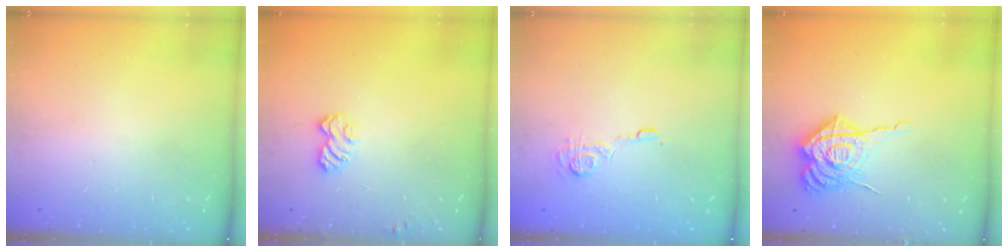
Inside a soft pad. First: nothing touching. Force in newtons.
{"total": 5.5, "press": 5.4, "slide": 0.5}
{"total": 8.1, "press": 8.1, "slide": 0.7}
{"total": 16.1, "press": 16.0, "slide": 1.7}